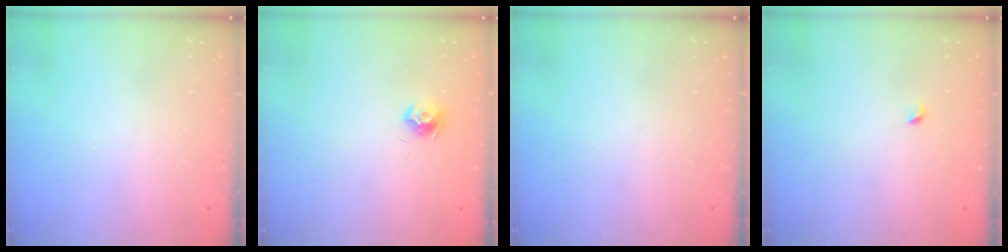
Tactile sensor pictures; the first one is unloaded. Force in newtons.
{"total": 7.8, "press": 7.8, "slide": 0.2}
{"total": 0.0}
{"total": 2.7, "press": 2.6, "slide": 0.6}